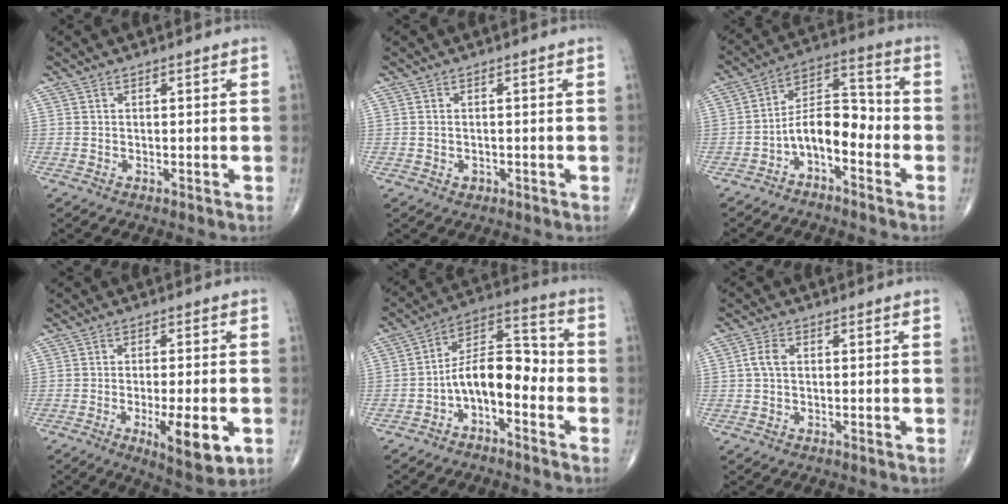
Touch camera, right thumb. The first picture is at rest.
{"total": 1.1, "force": [-0.3, 0.9, 0.5], "torque": [-0.006, 0.004, 0.000]}
{"total": 9.3, "force": [-3.7, 4.7, 7.1], "torque": [-0.106, 0.062, -0.073]}
{"total": 10.1, "force": [-3.1, 2.9, 9.1], "torque": [-0.131, -0.011, -0.042]}
{"total": 11.0, "force": [-3.4, 5.6, 8.9], "torque": [-0.128, 0.064, -0.070]}
{"total": 2.8, "force": [0.3, 1.8, 2.2], "torque": [-0.050, 0.007, 0.003]}